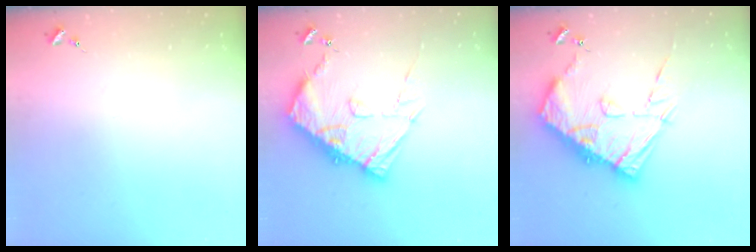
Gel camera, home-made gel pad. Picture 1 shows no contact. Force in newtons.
{"total": 14.4, "press": 14.3, "slide": 1.4}
{"total": 18.0, "press": 17.9, "slide": 1.9}